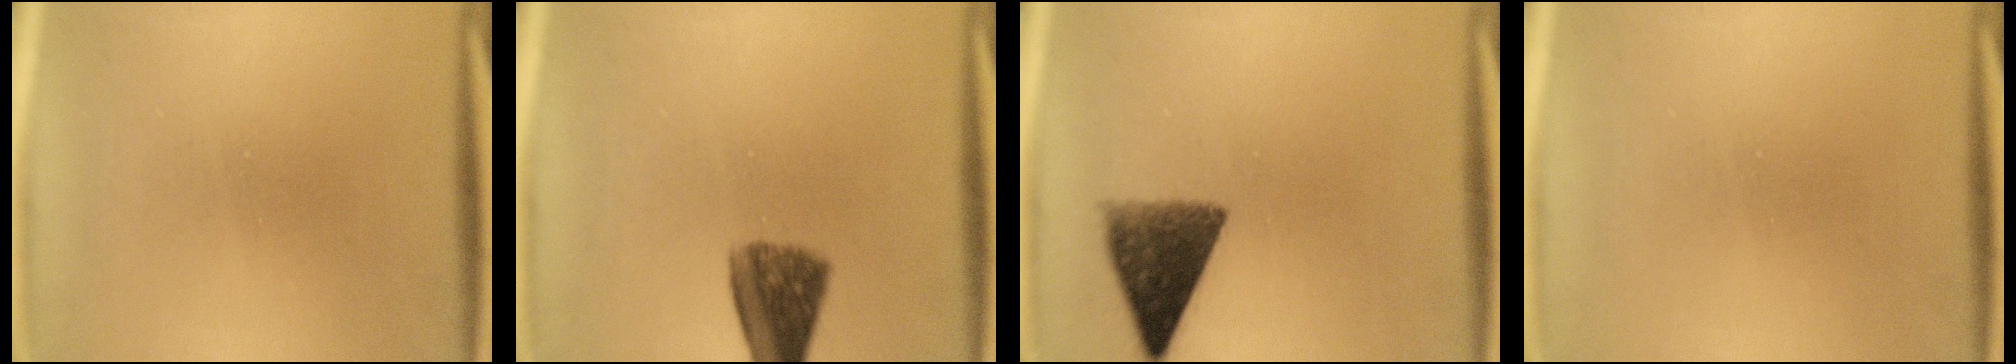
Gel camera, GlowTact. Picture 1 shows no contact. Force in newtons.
{"total": 7.3}
{"total": 8.7}
{"total": 0.0}